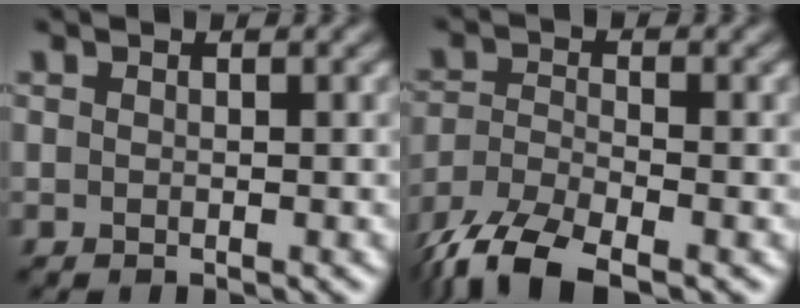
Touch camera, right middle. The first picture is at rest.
{"total": 7.5, "force": [-5.5, 2.3, 4.5], "torque": [-0.090, -0.015, -0.115]}